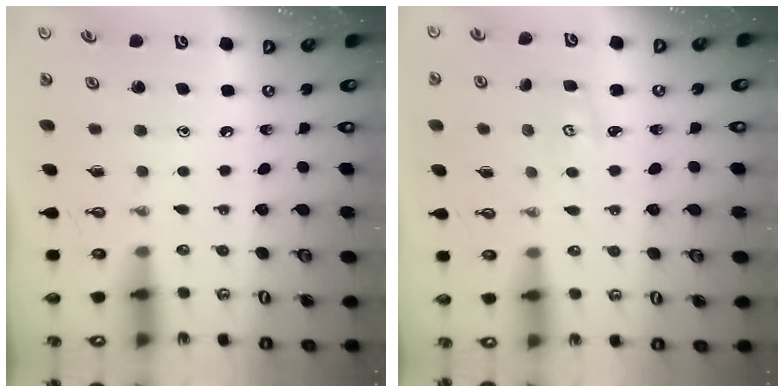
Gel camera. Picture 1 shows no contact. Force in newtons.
{"total": 2.6, "press": 2.6, "slide": 0.2}